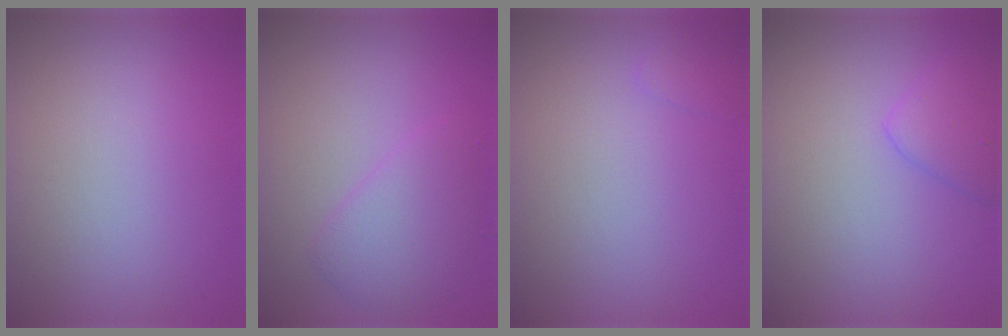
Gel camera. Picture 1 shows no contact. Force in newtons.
{"total": 3.0, "press": 3.0, "slide": 0.2}
{"total": 0.8, "press": 0.8, "slide": 0.0}
{"total": 2.3, "press": 2.3, "slide": 0.1}